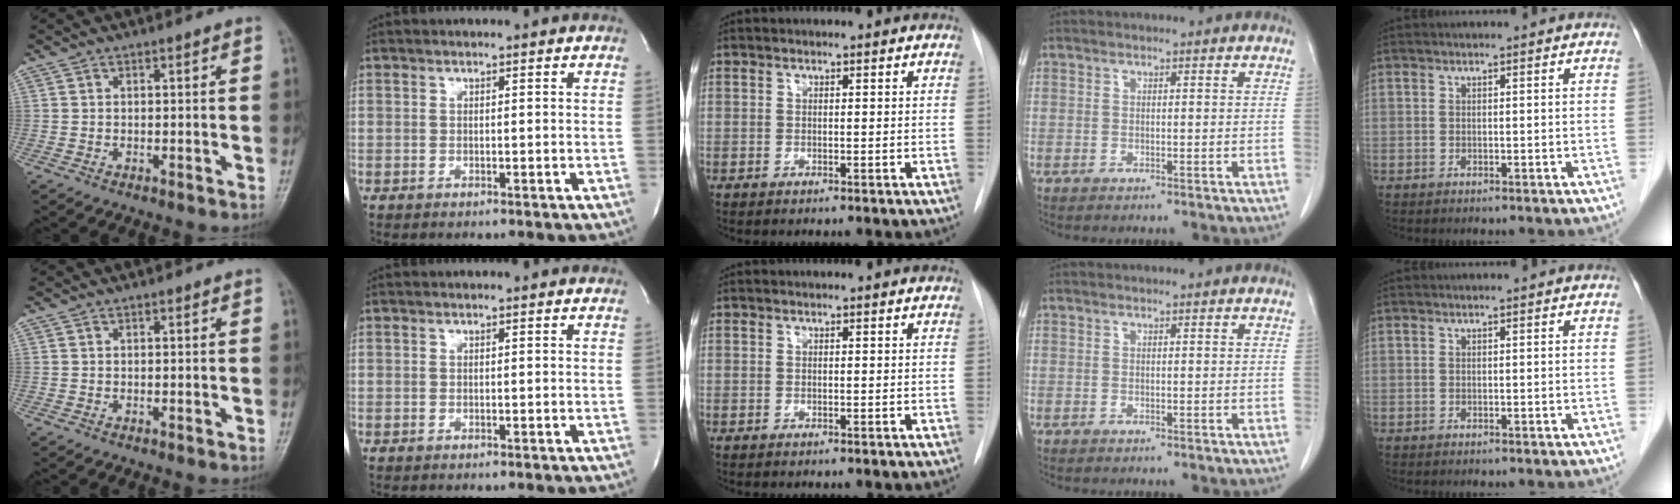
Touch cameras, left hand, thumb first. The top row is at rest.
{}